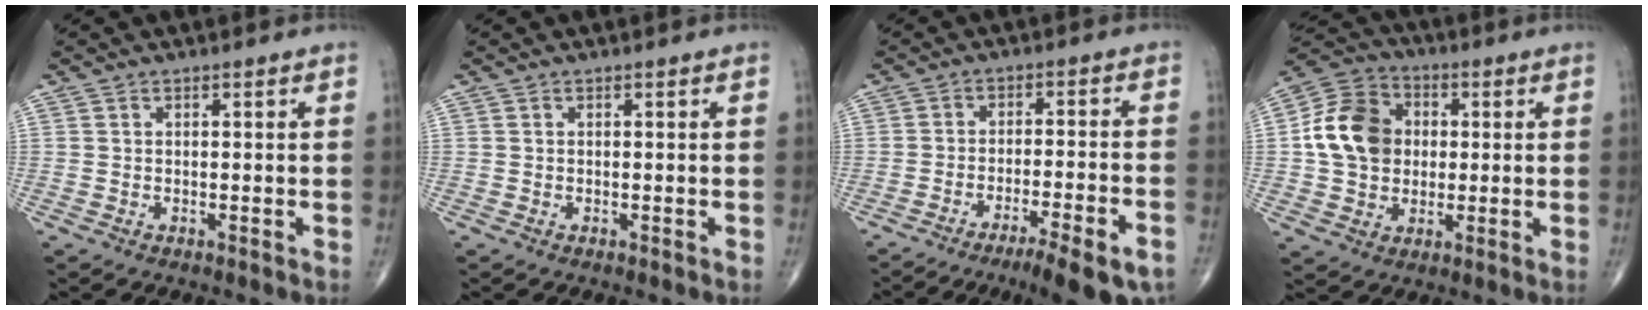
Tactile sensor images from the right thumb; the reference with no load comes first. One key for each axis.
{"total": 0.0}
{"total": 13.2, "fx": -9.2, "fy": 2.0, "fz": 9.2, "tx": -0.122, "ty": 0.034, "tz": -0.134}
{"total": 13.2, "fx": 1.0, "fy": 10.6, "fz": 7.7, "tx": -0.120, "ty": 0.017, "tz": 0.011}